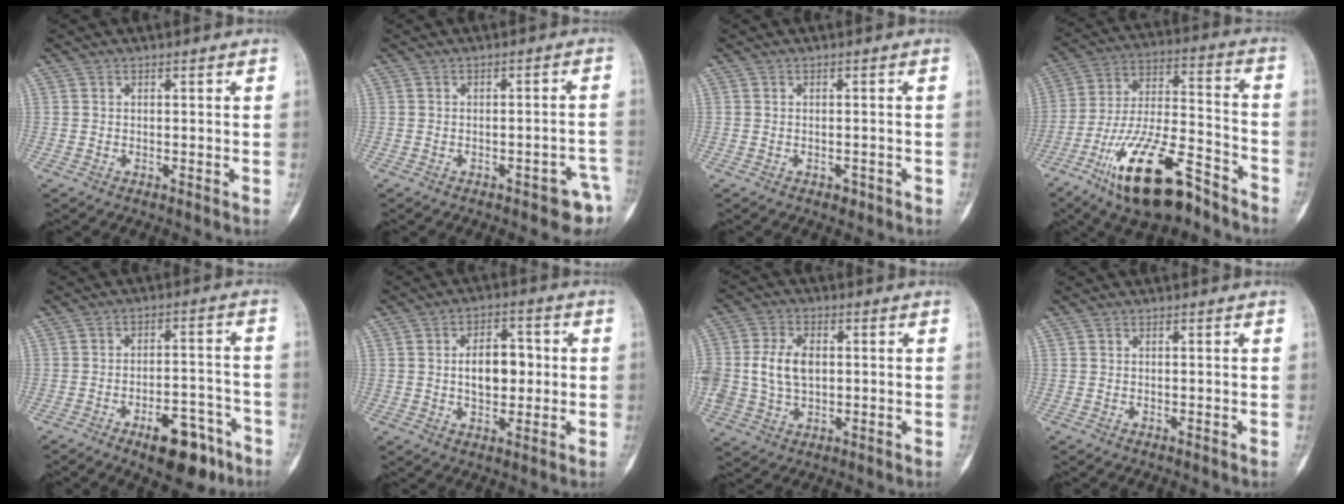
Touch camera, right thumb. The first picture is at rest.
{"total": 5.9, "force": [-3.3, 2.4, 4.2], "torque": [-0.033, 0.029, -0.036]}
{"total": 1.3, "force": [-0.8, 0.9, 0.6], "torque": [-0.007, 0.007, -0.008]}
{"total": 20.8, "force": [-13.0, 7.5, 14.4], "torque": [-0.269, 0.075, -0.228]}
{"total": 11.6, "force": [-6.9, 5.1, 7.8], "torque": [-0.087, 0.050, -0.095]}
{"total": 8.8, "force": [0.3, 5.4, 6.9], "torque": [-0.079, 0.013, 0.004]}
{"total": 8.9, "force": [0.4, 6.2, 6.4], "torque": [-0.121, 0.008, 0.012]}
{"total": 0.0}